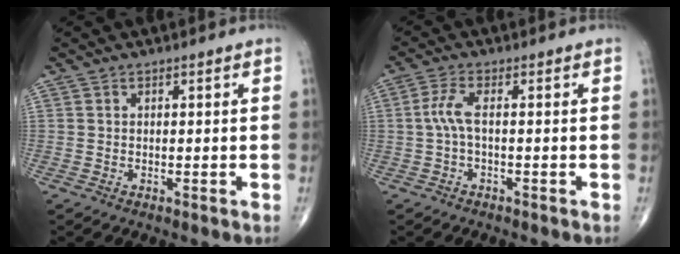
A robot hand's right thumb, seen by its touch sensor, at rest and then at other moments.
{"total": 3.6, "force": [-0.3, 0.8, 3.4], "torque": [-0.088, 0.009, -0.010]}